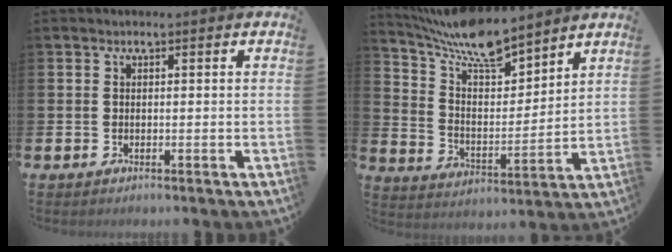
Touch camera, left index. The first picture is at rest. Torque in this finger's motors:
{"motor_torque": [1.08, -1.06, 0.65, 0.07]}